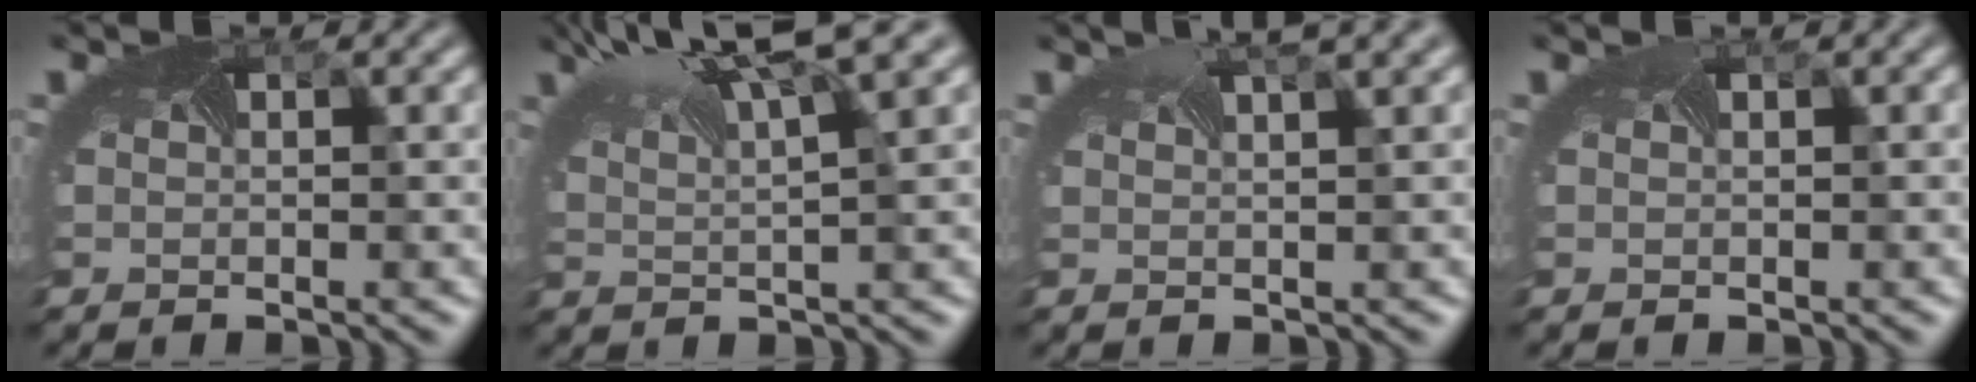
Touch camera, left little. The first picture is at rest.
{"total": 7.1, "force": [4.9, 1.4, 5.0], "torque": [-0.097, 0.024, 0.084]}
{"total": 3.6, "force": [2.6, 0.3, 2.4], "torque": [-0.031, 0.022, 0.031]}
{"total": 0.6, "force": [0.2, 0.1, 0.6], "torque": [-0.009, 0.004, 0.001]}